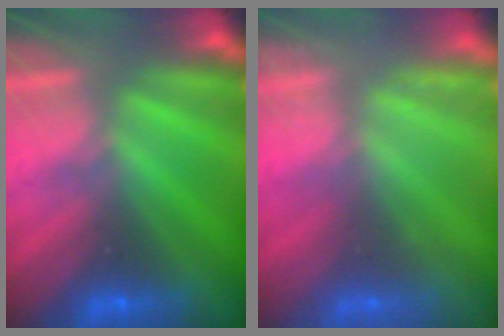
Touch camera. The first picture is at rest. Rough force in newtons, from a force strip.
{"total": 2.2}